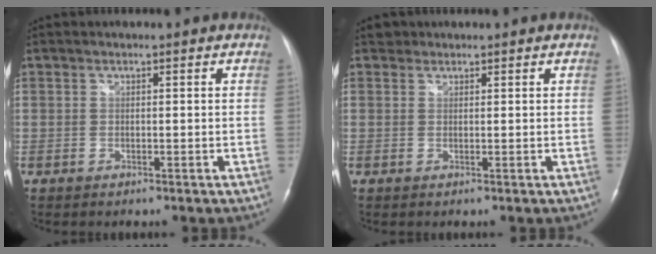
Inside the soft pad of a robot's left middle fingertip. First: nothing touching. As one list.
[{"total": 1.1, "force": [0.7, 0.7, -0.3], "torque": [0.007, 0.003, 0.006]}]